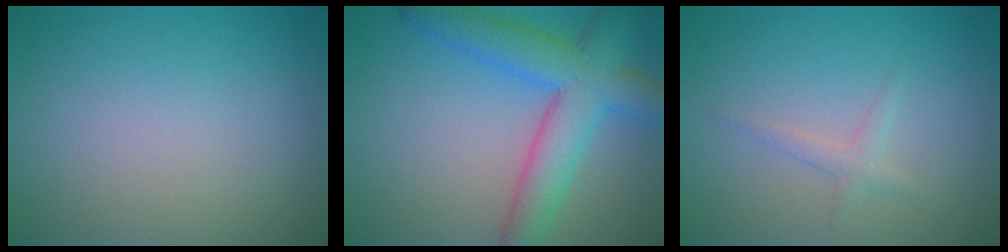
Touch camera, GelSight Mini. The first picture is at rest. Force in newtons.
{"total": 7.3, "press": 7.3, "slide": 0.2}
{"total": 1.2, "press": 1.2, "slide": 0.1}